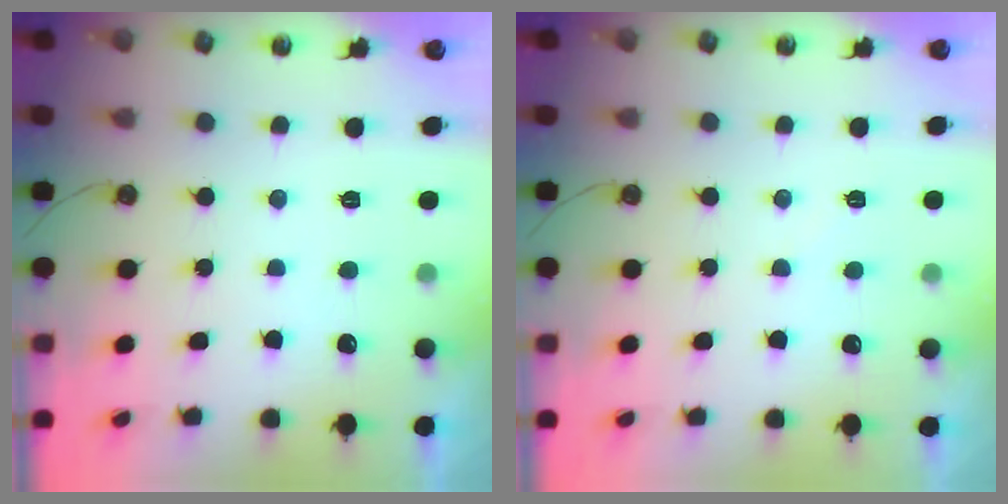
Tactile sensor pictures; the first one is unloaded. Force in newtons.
{"total": 4.1, "press": 4.1, "slide": 0.6}